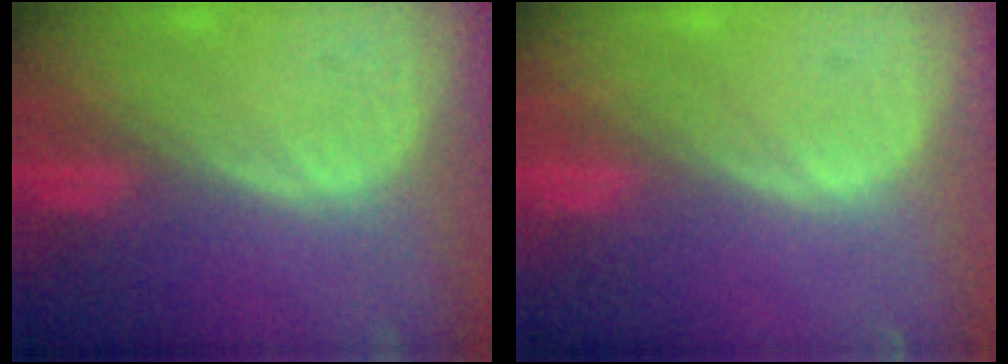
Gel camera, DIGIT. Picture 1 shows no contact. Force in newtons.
{"total": 0.0}